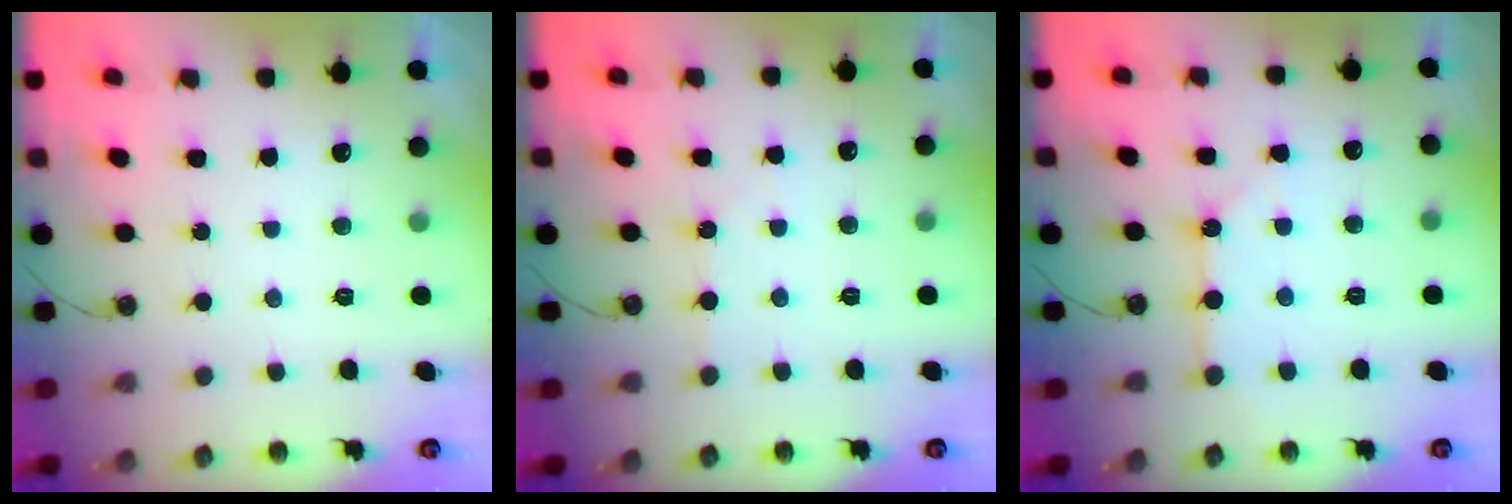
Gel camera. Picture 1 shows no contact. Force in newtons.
{"total": 2.9, "press": 2.8, "slide": 0.5}
{"total": 2.5, "press": 2.5, "slide": 0.2}